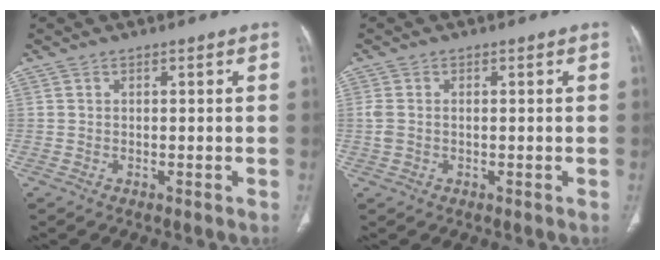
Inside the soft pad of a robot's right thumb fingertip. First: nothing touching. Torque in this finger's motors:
{"motor_torque": [0.20, -0.32, 0.49, 0.13, 0.11]}